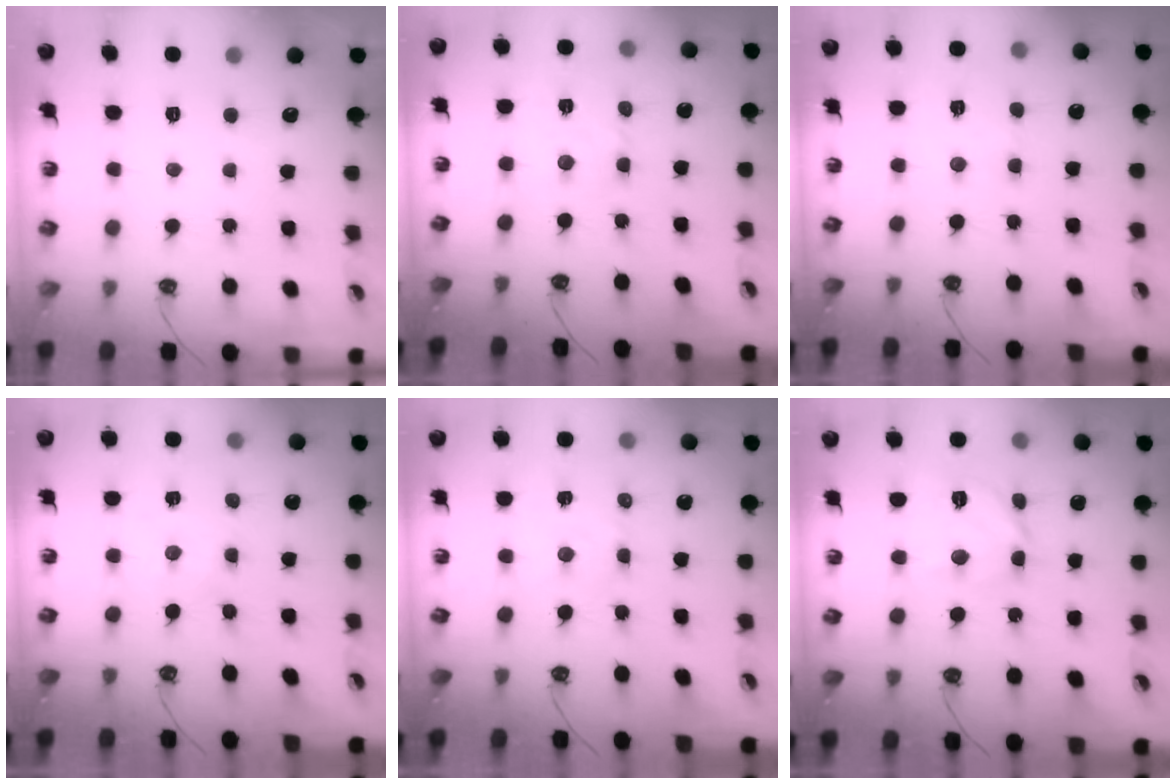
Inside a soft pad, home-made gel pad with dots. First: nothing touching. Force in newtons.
{"total": 2.8, "press": 2.8, "slide": 0.4}
{"total": 2.7, "press": 2.7, "slide": 0.5}
{"total": 0.0}
{"total": 2.9, "press": 2.9, "slide": 0.6}
{"total": 12.5, "press": 12.4, "slide": 1.1}